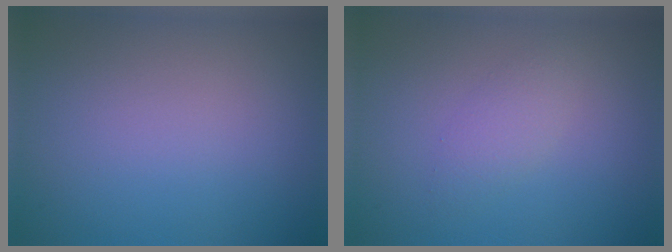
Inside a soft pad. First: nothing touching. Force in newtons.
{"total": 1.7, "press": 1.7, "slide": 0.1}